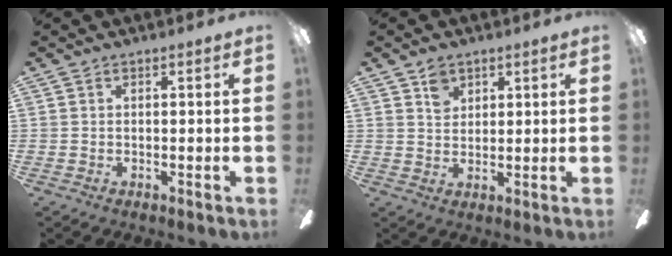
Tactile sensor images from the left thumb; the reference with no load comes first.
{"total": 3.9, "force": [2.5, 2.7, 1.3], "torque": [-0.007, -0.007, 0.044]}